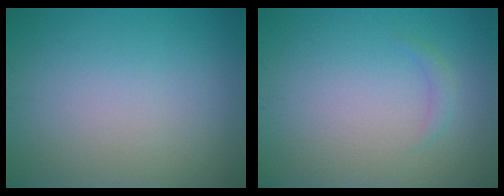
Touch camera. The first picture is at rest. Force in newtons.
{"total": 0.9, "press": 0.9, "slide": 0.0}